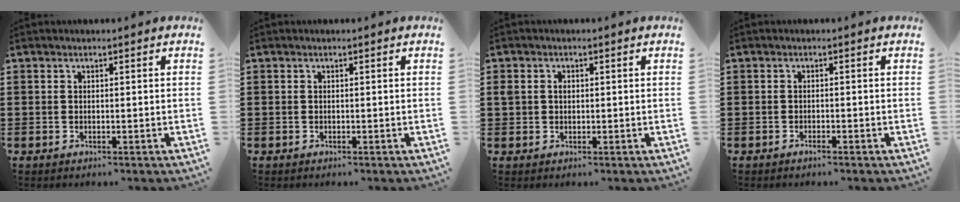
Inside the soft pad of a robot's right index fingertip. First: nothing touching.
{"total": 0.0}
{"total": 1.6, "force": [0.3, 1.3, 0.9], "torque": [-0.020, 0.009, 0.005]}
{"total": 0.7, "force": [-0.7, 0.0, 0.3], "torque": [-0.008, -0.002, -0.013]}